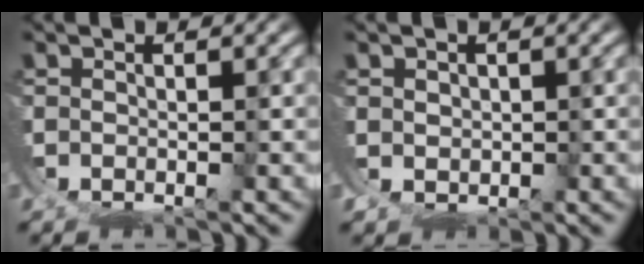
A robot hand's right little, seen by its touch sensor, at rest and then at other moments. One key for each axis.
{"total": 1.9, "fx": 1.6, "fy": -0.7, "fz": -0.7, "tx": 0.010, "ty": -0.005, "tz": 0.035}